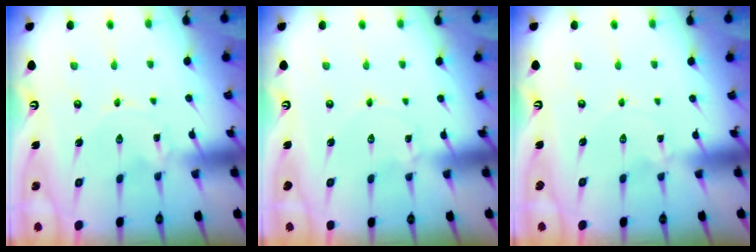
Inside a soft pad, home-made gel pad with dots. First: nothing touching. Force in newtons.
{"total": 1.4, "press": 1.4, "slide": 0.1}
{"total": 1.3, "press": 1.3, "slide": 0.2}